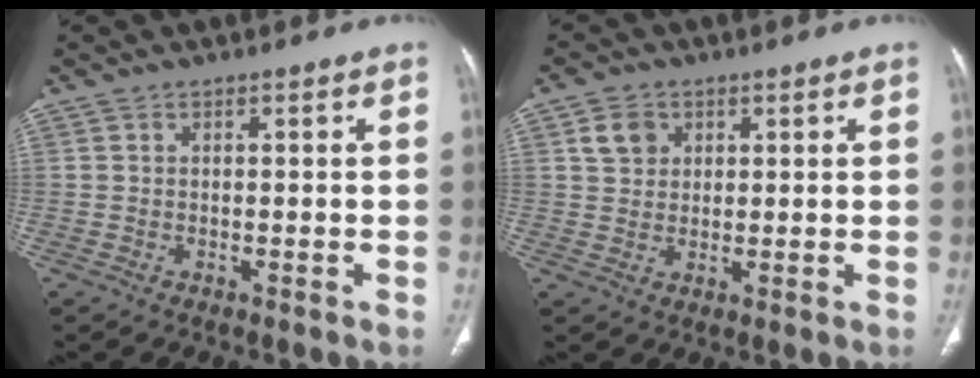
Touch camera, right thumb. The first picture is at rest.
{"total": 4.5, "force": [1.8, 3.7, 1.9], "torque": [-0.017, -0.004, 0.035]}